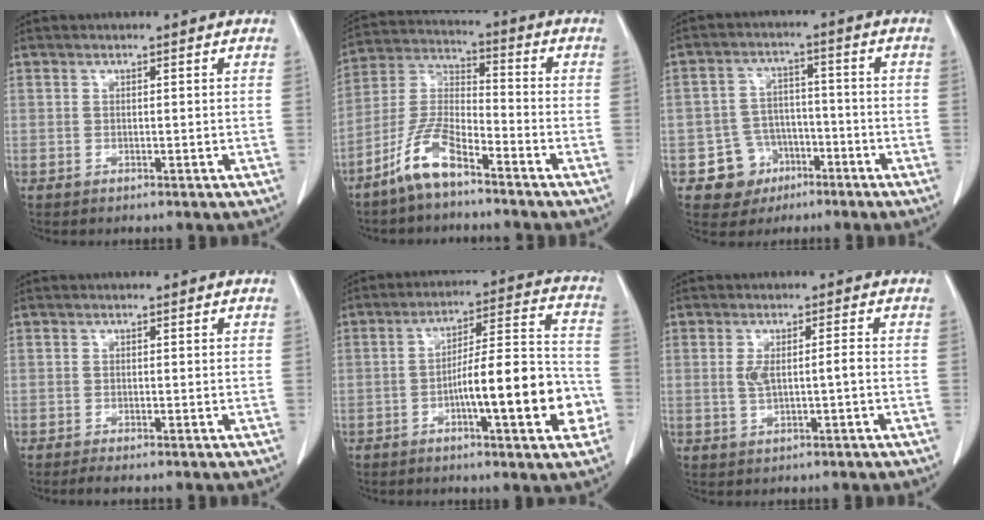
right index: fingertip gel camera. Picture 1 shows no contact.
{"total": 9.2, "force": [-6.5, 2.3, 6.1], "torque": [-0.138, -0.004, -0.133]}
{"total": 7.0, "force": [-3.3, 6.1, 1.0], "torque": [-0.008, 0.015, -0.045]}
{"total": 1.0, "force": [-0.8, -0.1, 0.6], "torque": [-0.013, -0.004, -0.016]}
{"total": 14.7, "force": [-4.4, 2.3, 13.9], "torque": [-0.204, 0.020, -0.065]}
{"total": 3.6, "force": [-0.2, 0.7, 3.5], "torque": [-0.069, 0.007, 0.002]}